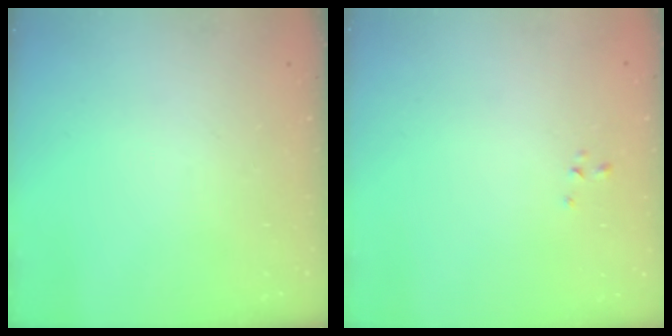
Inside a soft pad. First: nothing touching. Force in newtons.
{"total": 0.6, "press": 0.3, "slide": 0.5}